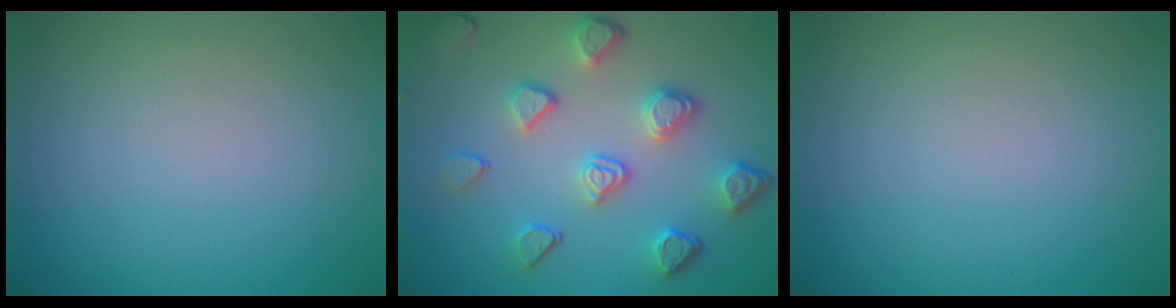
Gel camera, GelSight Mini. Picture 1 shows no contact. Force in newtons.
{"total": 4.8, "press": 3.7, "slide": 3.0}
{"total": 0.0}